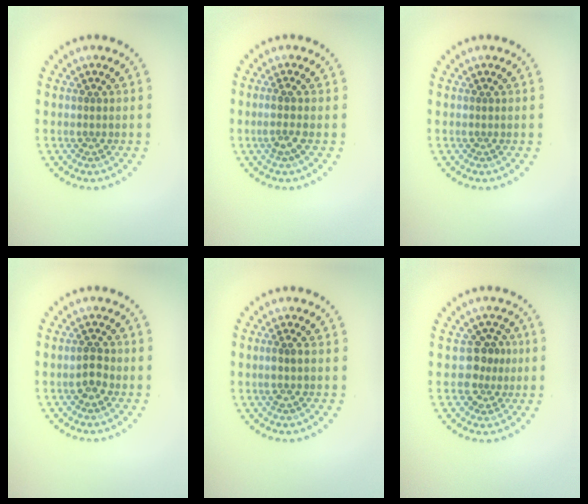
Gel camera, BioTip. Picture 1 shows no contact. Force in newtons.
{"total": 1.6, "press": 1.2, "slide": 1.0}
{"total": 0.0}
{"total": 1.9, "press": 1.8, "slide": 0.4}
{"total": 1.0, "press": 0.7, "slide": 0.6}
{"total": 2.7, "press": 2.5, "slide": 1.1}